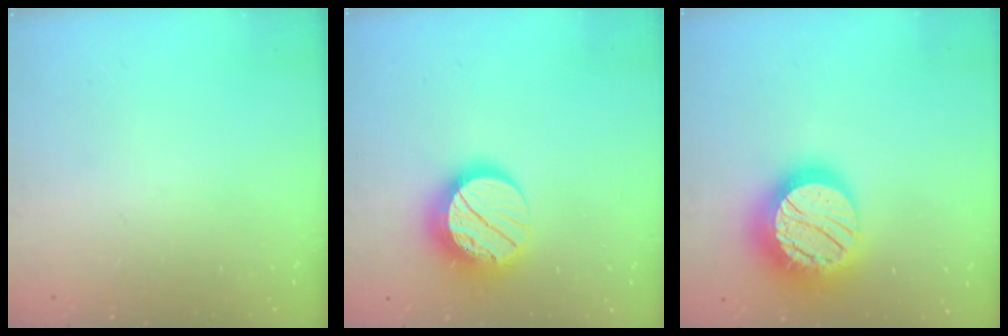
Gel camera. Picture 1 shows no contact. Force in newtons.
{"total": 14.7, "press": 14.6, "slide": 1.2}
{"total": 23.1, "press": 23.1, "slide": 1.5}